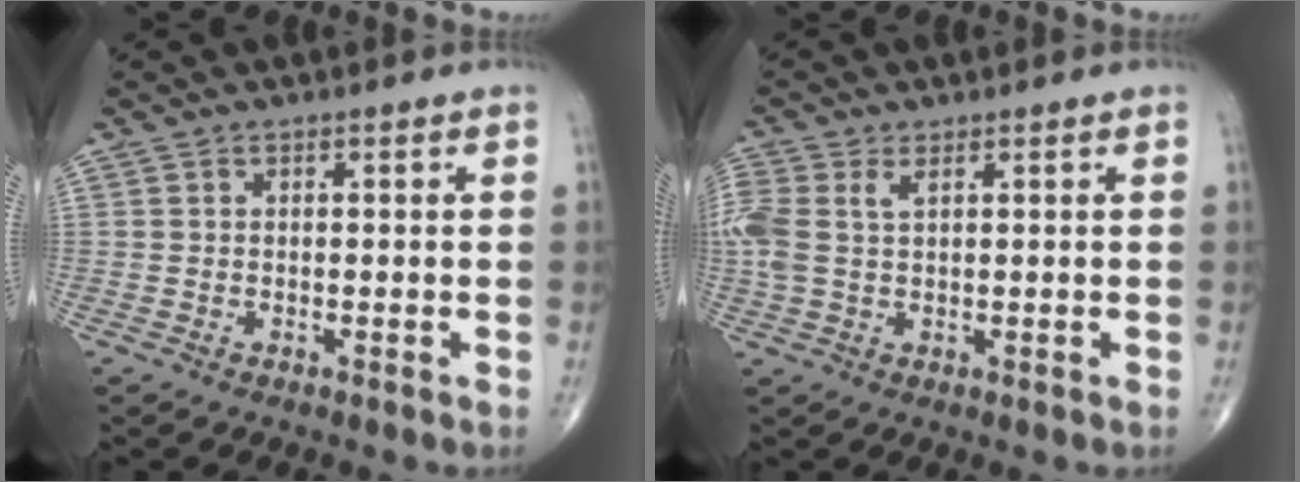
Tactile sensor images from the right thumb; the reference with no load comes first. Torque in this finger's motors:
{"motor_torque": [0.35, 0.36, 0.68, 0.30, 0.10]}